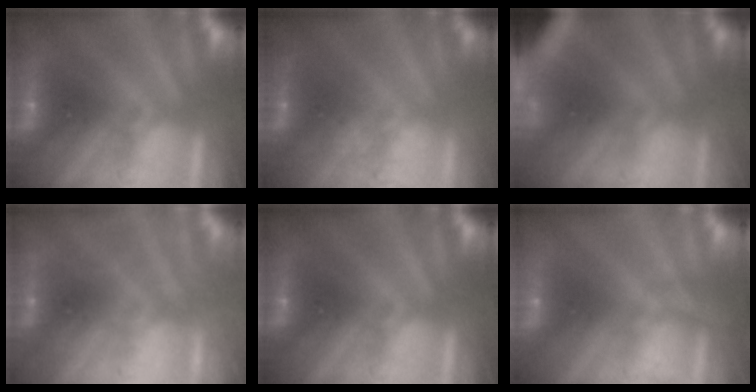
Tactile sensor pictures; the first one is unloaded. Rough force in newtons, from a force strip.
{"total": 2.2}
{"total": 6.9}
{"total": 2.4}
{"total": 0.0}
{"total": 2.3}